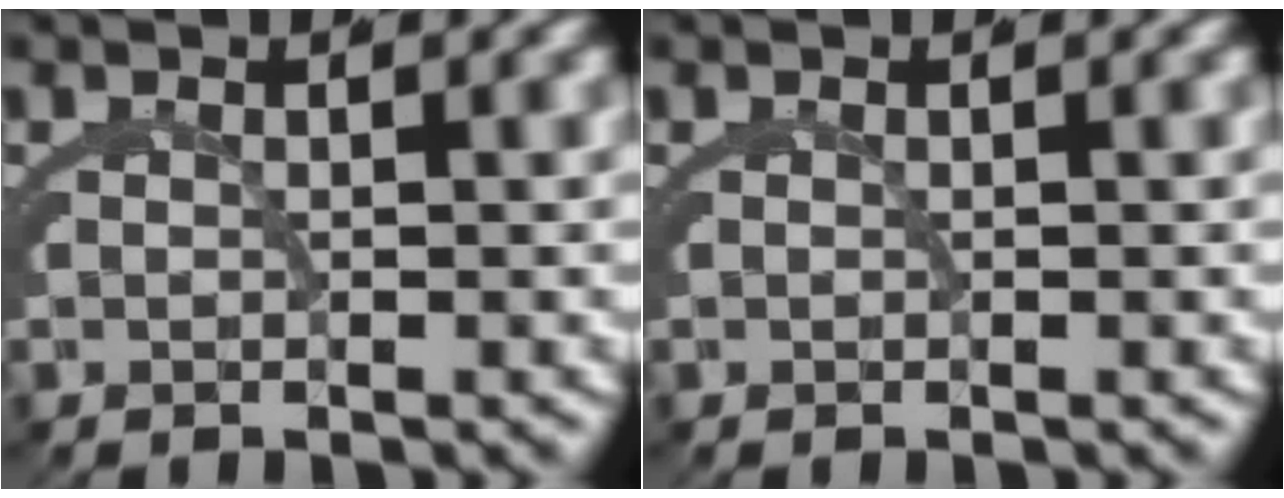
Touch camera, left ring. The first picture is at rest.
{"total": 0.0}